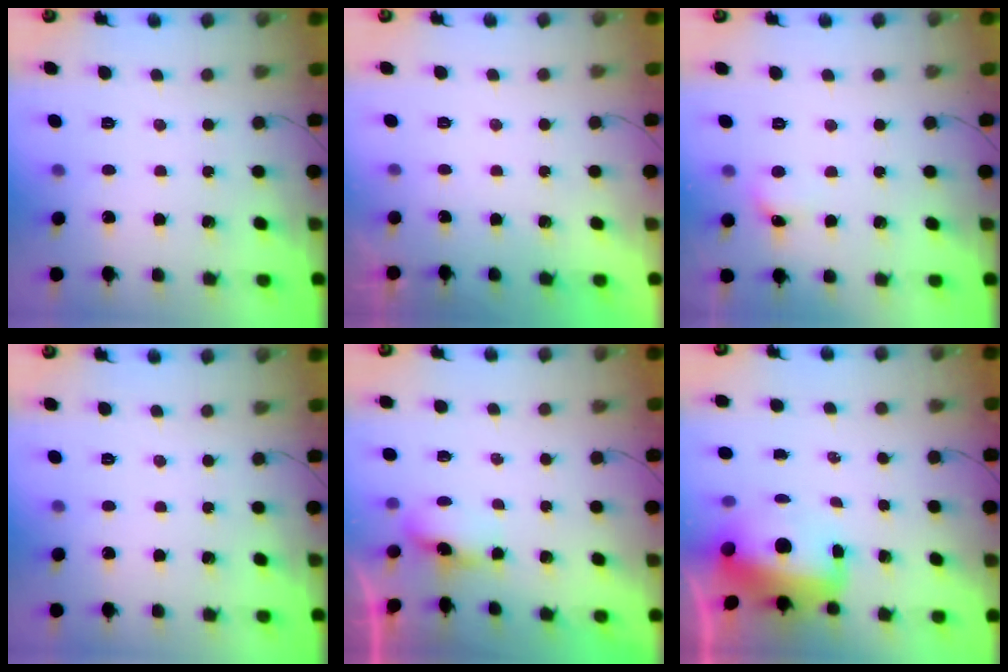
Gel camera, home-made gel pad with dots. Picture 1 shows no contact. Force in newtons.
{"total": 0.0}
{"total": 6.1, "press": 5.9, "slide": 1.7}
{"total": 0.0}
{"total": 3.7, "press": 3.7, "slide": 0.6}
{"total": 10.6, "press": 10.3, "slide": 2.5}